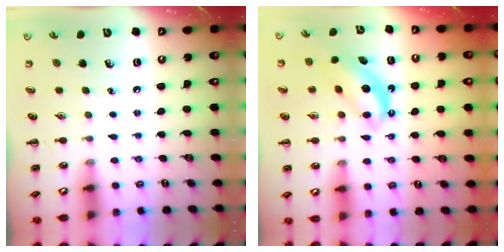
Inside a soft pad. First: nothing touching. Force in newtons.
{"total": 6.7, "press": 6.6, "slide": 1.1}